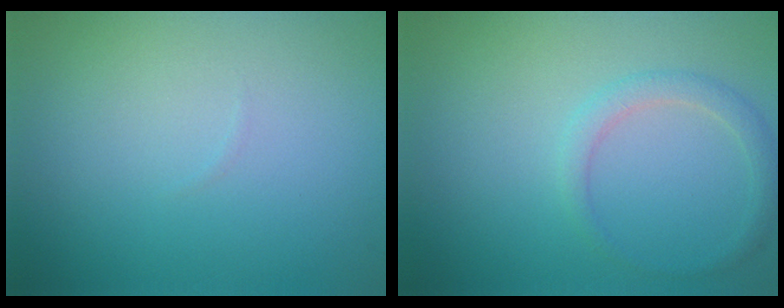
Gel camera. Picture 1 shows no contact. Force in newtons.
{"total": 1.7, "press": 1.7, "slide": 0.2}